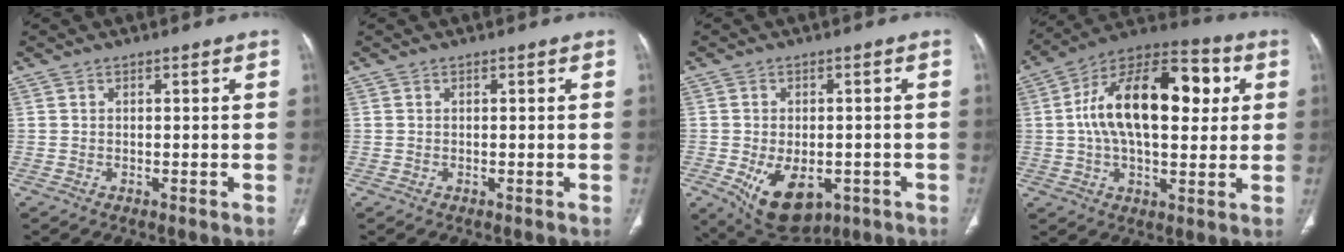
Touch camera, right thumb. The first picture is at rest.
{"total": 0.0}
{"total": 12.1, "force": [-4.5, 7.5, 8.4], "torque": [-0.118, 0.002, -0.049]}
{"total": 22.7, "force": [3.8, 11.8, 19.0], "torque": [-0.293, 0.024, 0.049]}